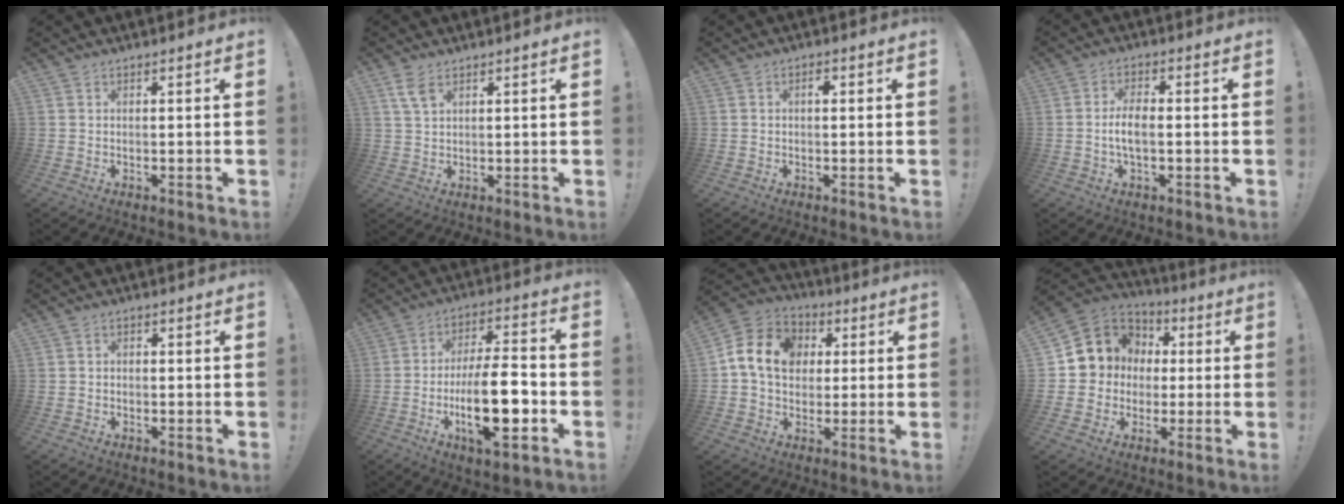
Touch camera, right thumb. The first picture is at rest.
{"total": 4.6, "force": [2.7, 1.9, 3.2], "torque": [-0.051, -0.013, 0.049]}
{"total": 1.6, "force": [0.0, 0.9, 1.3], "torque": [-0.021, 0.004, -0.005]}
{"total": 5.9, "force": [-1.1, 2.5, 5.3], "torque": [-0.104, 0.004, -0.020]}
{"total": 1.5, "force": [-1.1, 0.9, 0.5], "torque": [-0.014, 0.009, -0.019]}
{"total": 18.1, "force": [-5.4, 6.0, 16.2], "torque": [-0.279, 0.012, -0.090]}
{"total": 14.0, "force": [2.5, 11.4, 7.8], "torque": [-0.133, 0.014, 0.055]}
{"total": 9.5, "force": [0.8, 9.2, 2.4], "torque": [-0.039, 0.002, 0.030]}